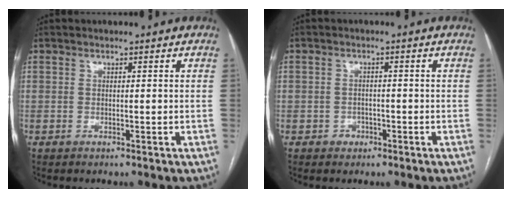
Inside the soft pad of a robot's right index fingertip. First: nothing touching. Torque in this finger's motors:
{"motor_torque": [-0.43, 0.10, -1.06, -0.21]}